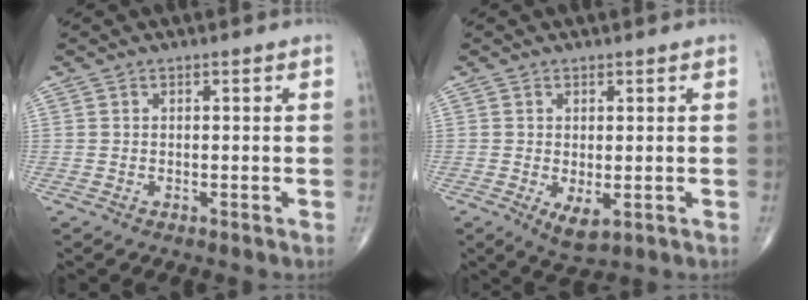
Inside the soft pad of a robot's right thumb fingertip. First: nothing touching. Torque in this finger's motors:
{"motor_torque": [0.15, 0.50, 0.26, 0.26, 0.04]}